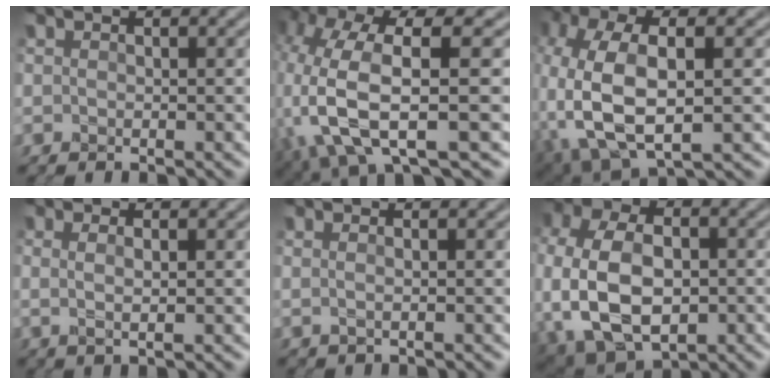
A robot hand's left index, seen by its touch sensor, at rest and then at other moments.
{"total": 9.8, "force": [-1.2, 4.5, 8.6], "torque": [-0.196, -0.017, -0.015]}
{"total": 10.1, "force": [-1.0, 5.8, 8.3], "torque": [-0.202, 0.001, -0.018]}
{"total": 1.5, "force": [0.5, 0.4, 1.3], "torque": [-0.023, 0.004, 0.004]}
{"total": 1.0, "force": [0.3, 0.4, 0.9], "torque": [-0.011, -0.003, -0.003]}
{"total": 12.7, "force": [-2.1, 9.0, 8.8], "torque": [-0.207, -0.019, -0.022]}